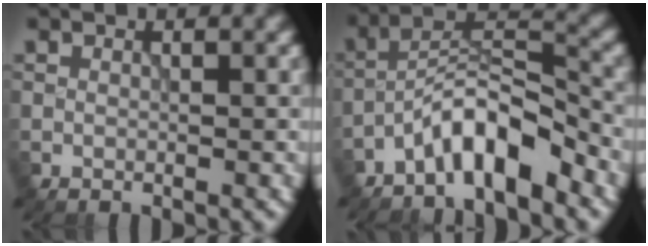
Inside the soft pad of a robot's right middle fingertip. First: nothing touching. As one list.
[{"total": 6.1, "force": [-4.3, 1.6, 4.0], "torque": [-0.066, 0.015, -0.085]}]